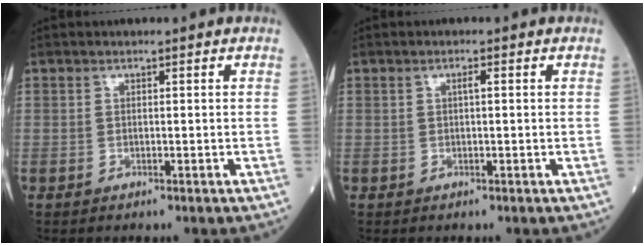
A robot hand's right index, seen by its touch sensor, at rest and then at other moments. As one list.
[{"total": 1.1, "force": [0.2, 0.1, 1.1], "torque": [-0.019, 0.004, 0.004]}]